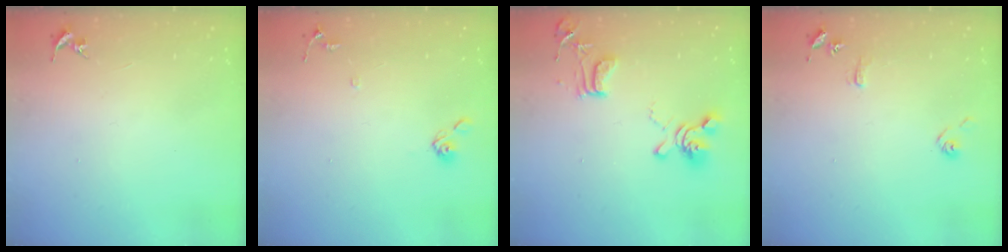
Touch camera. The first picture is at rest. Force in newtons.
{"total": 7.3, "press": 7.3, "slide": 0.6}
{"total": 15.8, "press": 15.7, "slide": 1.6}
{"total": 10.0, "press": 9.9, "slide": 0.9}